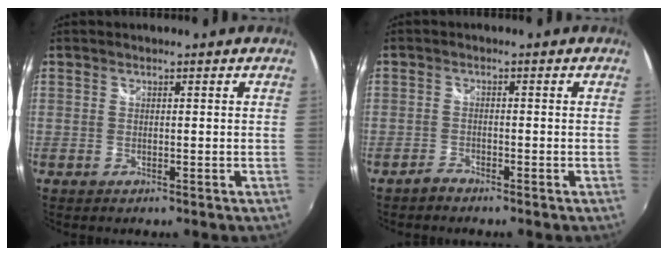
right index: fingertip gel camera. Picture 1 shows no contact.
{"total": 1.7, "force": [-1.7, 0.5, 0.3], "torque": [-0.011, 0.002, -0.032]}